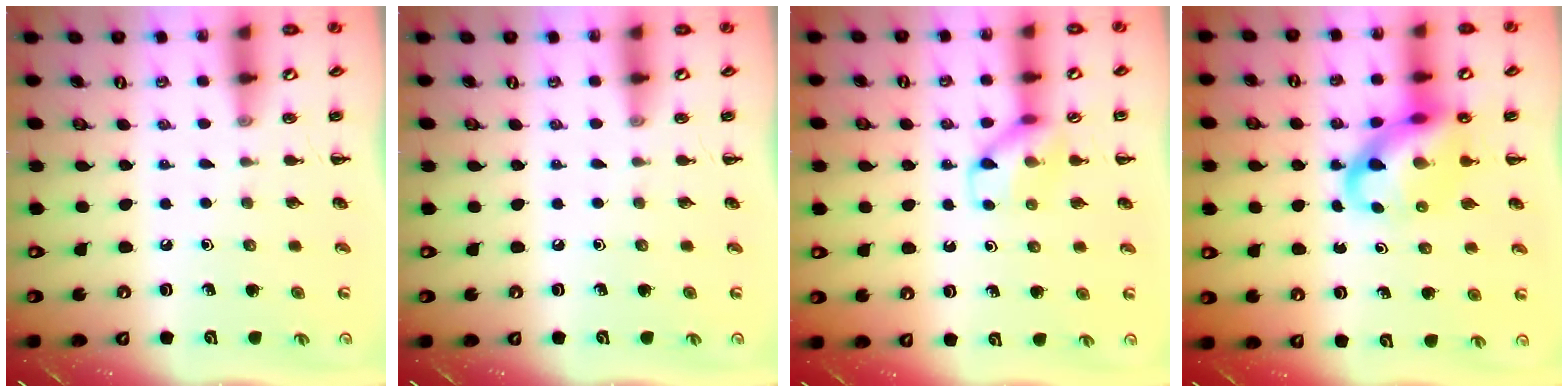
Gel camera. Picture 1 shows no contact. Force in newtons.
{"total": 0.0}
{"total": 10.0, "press": 9.9, "slide": 0.7}
{"total": 12.5, "press": 11.9, "slide": 3.5}